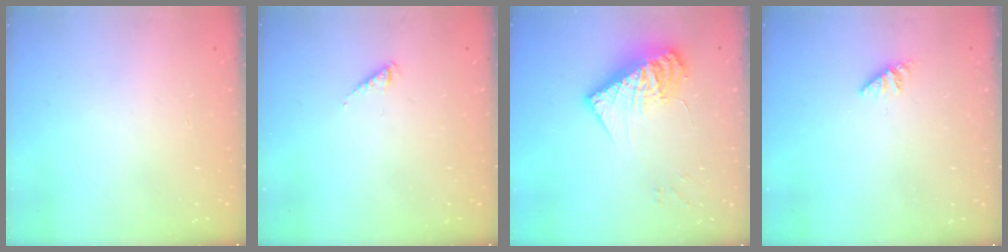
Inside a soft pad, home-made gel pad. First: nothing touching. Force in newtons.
{"total": 2.3, "press": 2.3, "slide": 0.4}
{"total": 13.8, "press": 13.7, "slide": 1.4}
{"total": 0.6, "press": 0.6, "slide": 0.2}